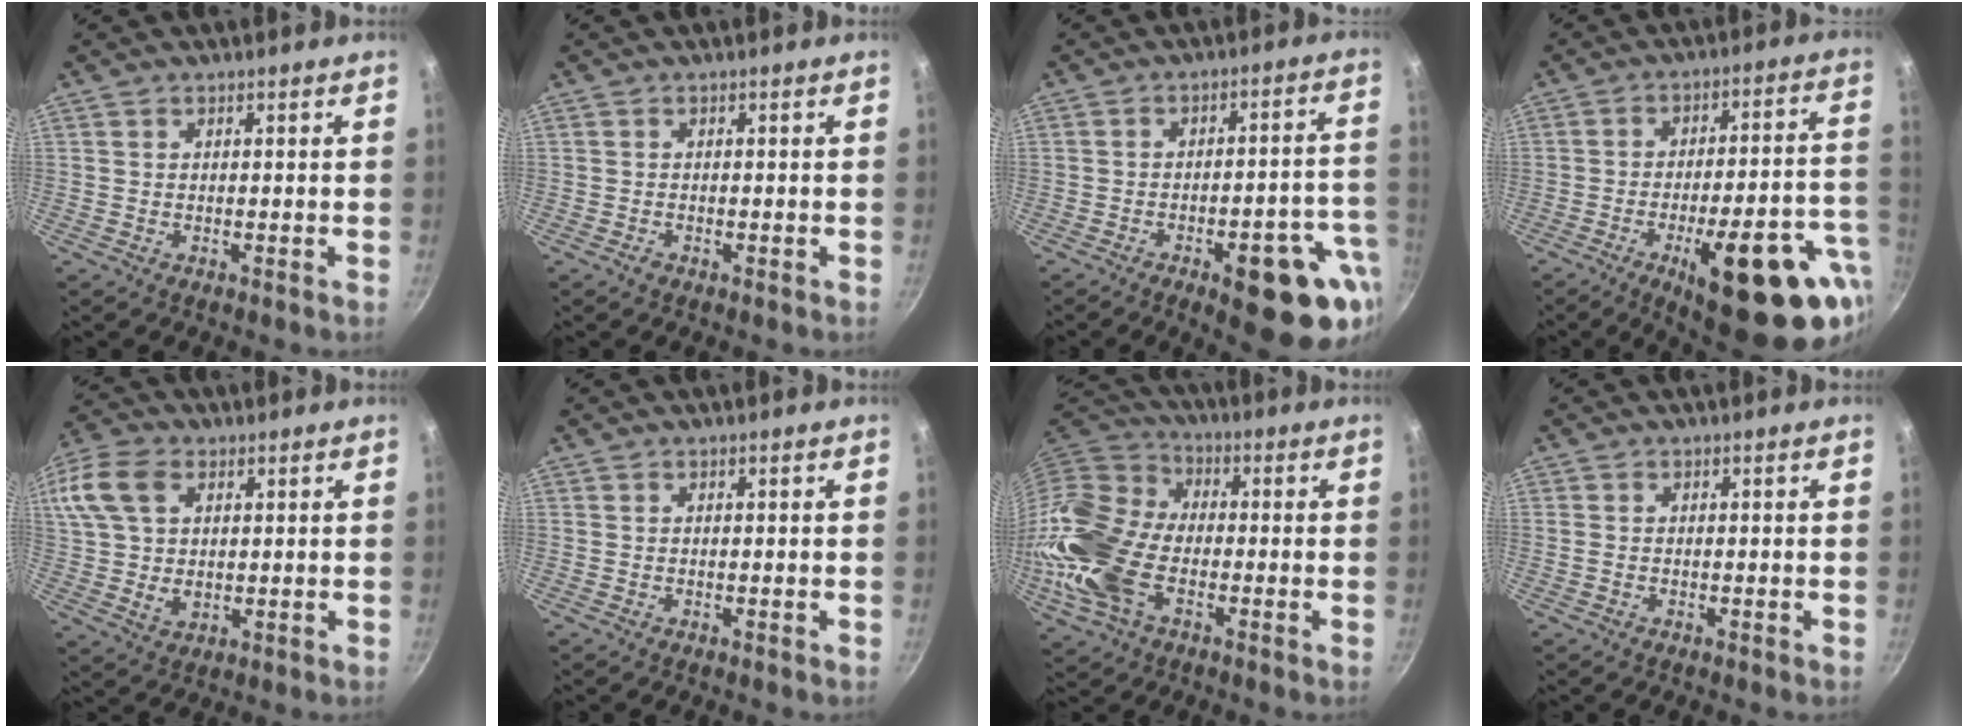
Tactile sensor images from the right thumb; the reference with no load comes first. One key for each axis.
{"total": 0.8, "fx": -0.6, "fy": 0.4, "fz": 0.4, "tx": -0.009, "ty": 0.000, "tz": -0.011}
{"total": 17.4, "fx": -7.6, "fy": 6.2, "fz": 14.3, "tx": -0.126, "ty": 0.034, "tz": -0.093}
{"total": 25.0, "fx": -10.5, "fy": 8.3, "fz": 21.2, "tx": -0.241, "ty": 0.028, "tz": -0.137}
{"total": 18.2, "fx": 6.0, "fy": 12.5, "fz": 11.8, "tx": -0.268, "ty": 0.024, "tz": 0.113}
{"total": 0.0}
{"total": 18.6, "fx": -4.3, "fy": 12.1, "fz": 13.4, "tx": -0.269, "ty": 0.030, "tz": -0.098}
{"total": 0.8, "fx": -0.1, "fy": 0.6, "fz": 0.5, "tx": -0.010, "ty": 0.002, "tz": -0.003}